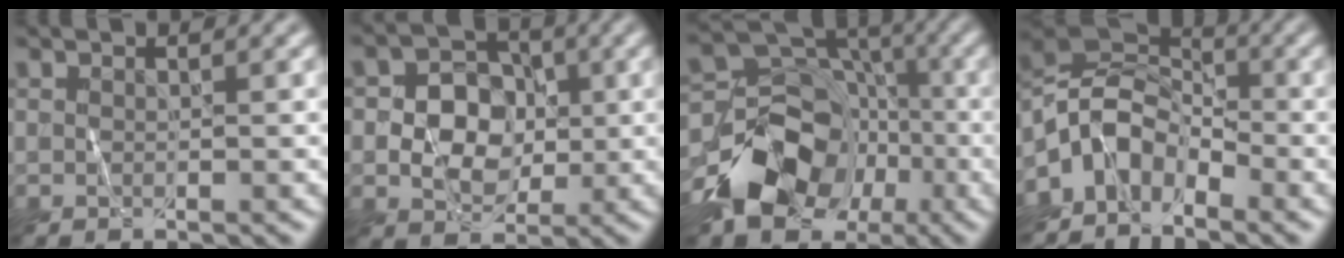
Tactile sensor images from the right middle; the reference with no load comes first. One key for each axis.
{"total": 4.9, "fx": -0.3, "fy": 4.1, "fz": 2.7, "tx": -0.037, "ty": 0.005, "tz": -0.010}
{"total": 9.6, "fx": -5.0, "fy": 7.1, "fz": 4.2, "tx": -0.074, "ty": 0.005, "tz": -0.097}
{"total": 5.0, "fx": -3.4, "fy": 2.9, "fz": 2.2, "tx": -0.036, "ty": 0.008, "tz": -0.077}